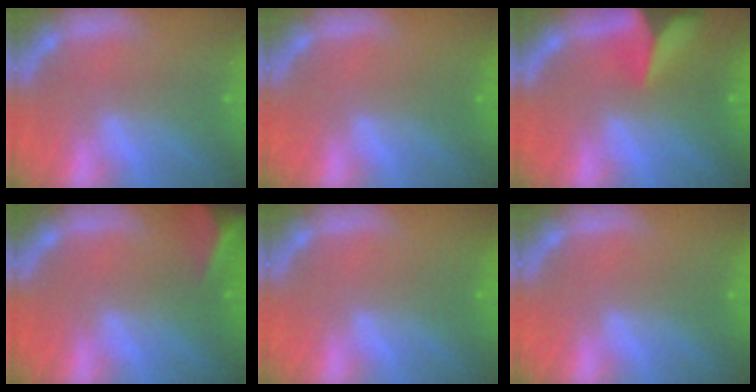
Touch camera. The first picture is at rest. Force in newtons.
{"total": 0.0}
{"total": 7.9}
{"total": 8.0}
{"total": 0.0}
{"total": 0.0}